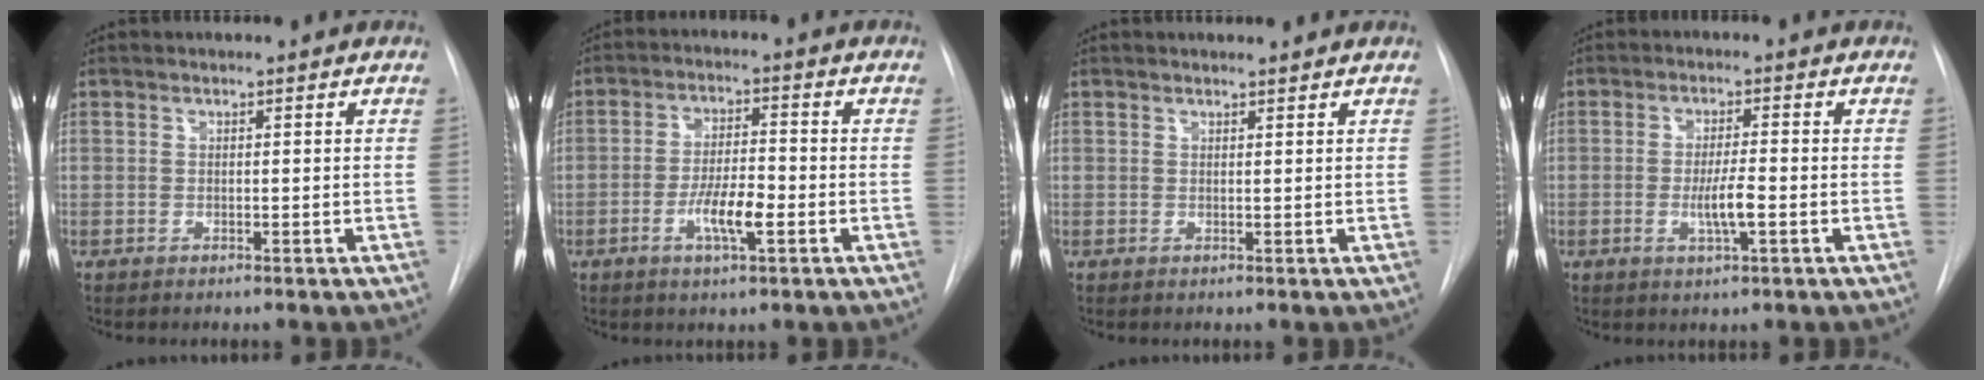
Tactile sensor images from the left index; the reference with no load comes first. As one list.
[{"total": 6.4, "force": [-2.7, 1.2, 5.7], "torque": [-0.107, -0.004, -0.045]}, {"total": 0.9, "force": [0.9, 0.0, 0.0], "torque": [-0.006, -0.001, 0.016]}, {"total": 4.5, "force": [-1.5, 0.3, 4.2], "torque": [-0.079, -0.008, -0.024]}]